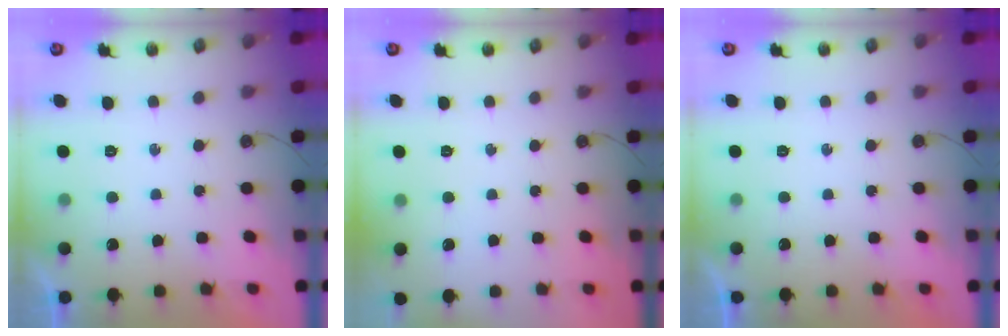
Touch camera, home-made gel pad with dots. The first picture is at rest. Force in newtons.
{"total": 0.0}
{"total": 0.0}